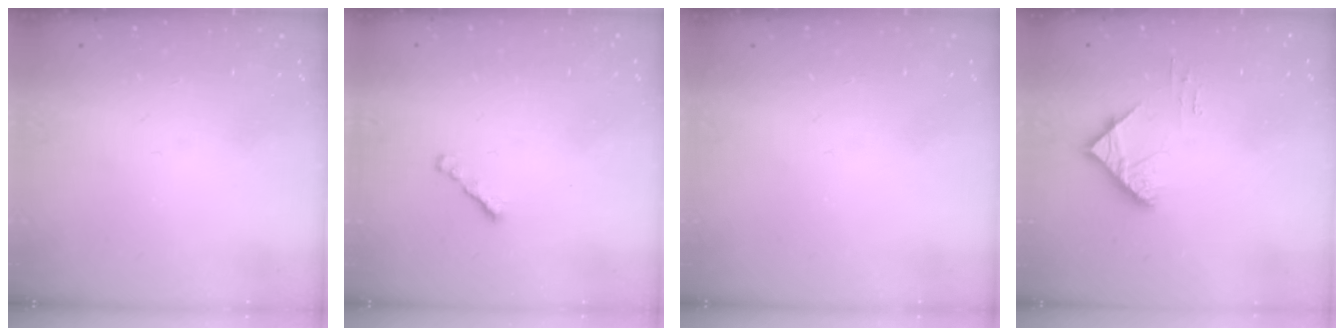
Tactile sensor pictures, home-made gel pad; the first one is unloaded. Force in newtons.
{"total": 1.3, "press": 1.2, "slide": 0.5}
{"total": 0.0}
{"total": 5.2, "press": 5.1, "slide": 0.7}